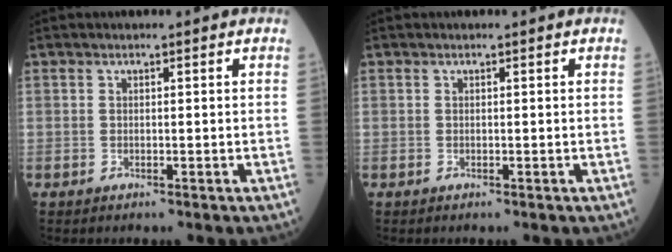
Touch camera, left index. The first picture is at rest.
{"total": 0.0}